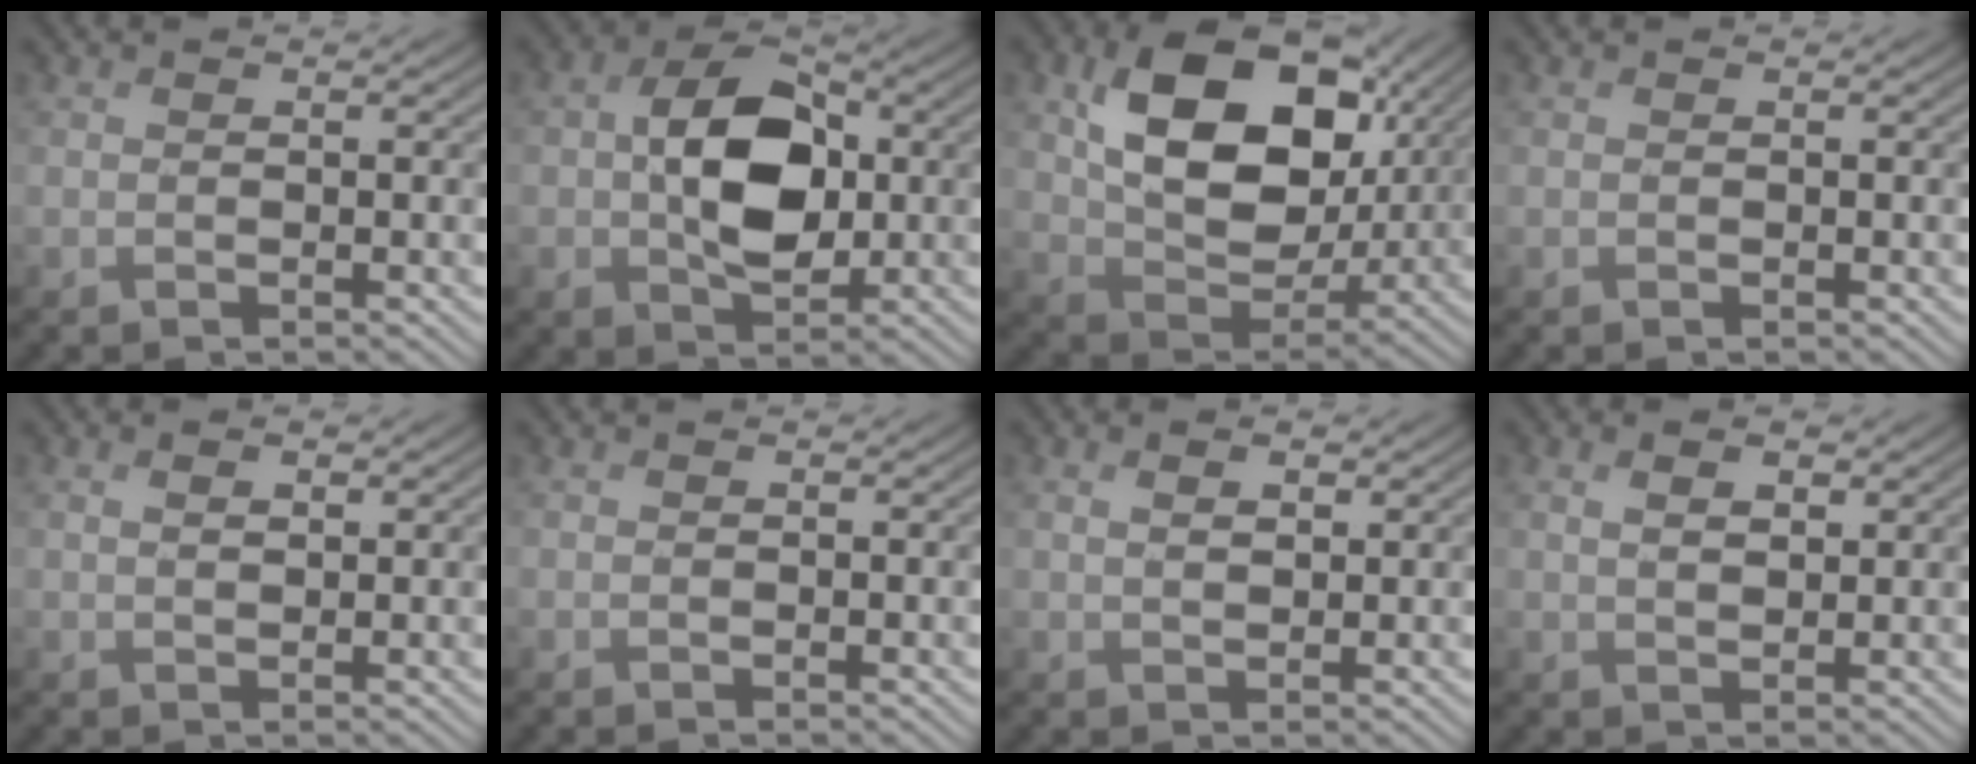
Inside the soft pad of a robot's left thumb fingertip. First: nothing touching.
{"total": 9.5, "force": [0.0, 6.4, 7.0], "torque": [-0.126, 0.005, -0.007]}
{"total": 15.0, "force": [4.2, 10.1, 10.2], "torque": [-0.195, -0.004, 0.082]}
{"total": 0.0}
{"total": 1.8, "force": [0.7, 0.9, 1.4], "torque": [-0.021, -0.008, 0.017]}
{"total": 0.0}
{"total": 2.2, "force": [0.8, 1.1, 1.7], "torque": [-0.027, -0.010, 0.021]}
{"total": 2.7, "force": [1.1, 1.3, 2.1], "torque": [-0.035, -0.011, 0.027]}